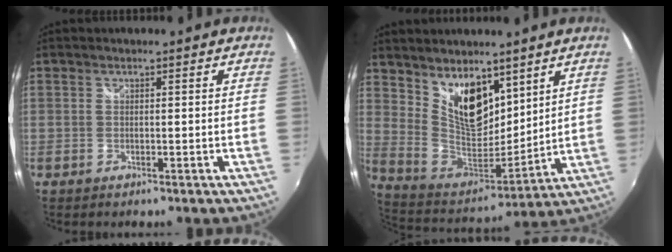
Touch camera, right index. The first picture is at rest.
{"total": 15.2, "force": [9.1, 8.0, 9.2], "torque": [-0.168, -0.003, 0.182]}